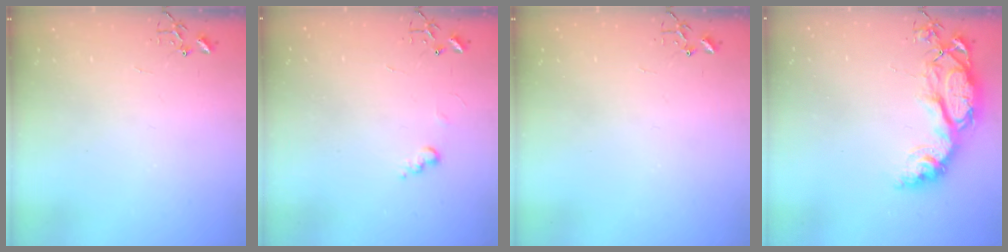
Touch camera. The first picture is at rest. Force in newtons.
{"total": 5.4, "press": 5.4, "slide": 0.7}
{"total": 0.0}
{"total": 14.8, "press": 14.8, "slide": 1.3}